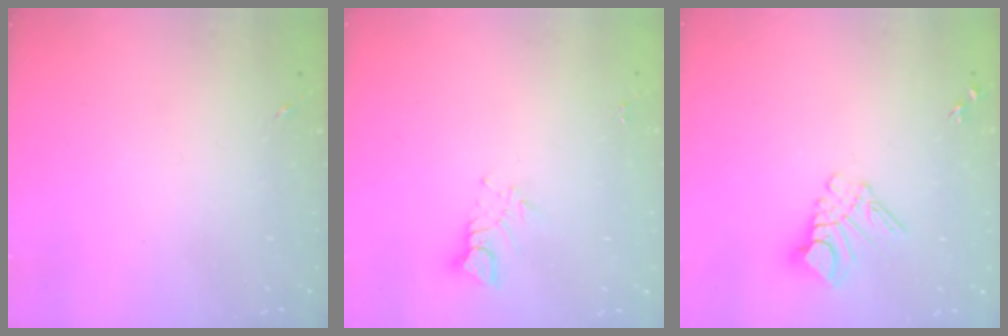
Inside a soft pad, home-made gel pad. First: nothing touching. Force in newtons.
{"total": 3.8, "press": 3.7, "slide": 0.3}
{"total": 9.6, "press": 9.6, "slide": 1.0}